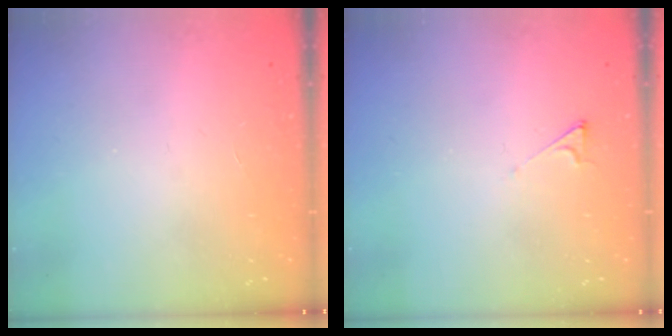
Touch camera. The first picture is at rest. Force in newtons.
{"total": 2.8, "press": 2.7, "slide": 0.5}